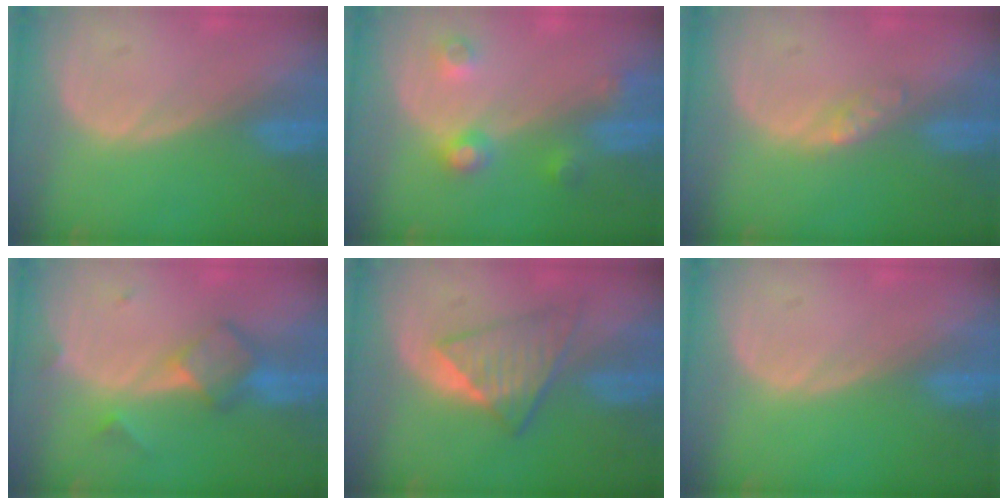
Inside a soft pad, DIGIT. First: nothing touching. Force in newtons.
{"total": 4.6, "press": 4.1, "slide": 2.1}
{"total": 2.0, "press": 2.0, "slide": 0.1}
{"total": 5.9, "press": 5.1, "slide": 3.0}
{"total": 6.0, "press": 5.8, "slide": 1.6}
{"total": 0.0}